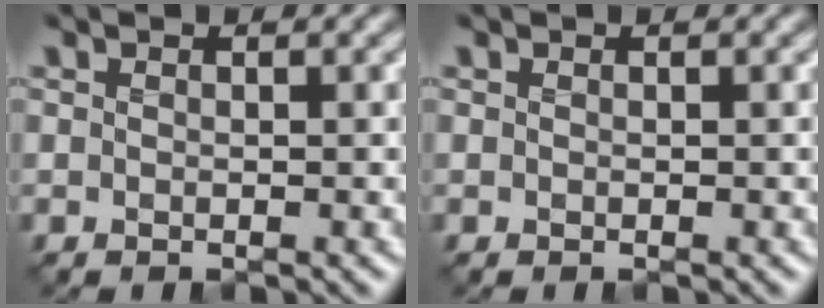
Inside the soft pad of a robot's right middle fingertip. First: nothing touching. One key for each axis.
{"total": 0.0}